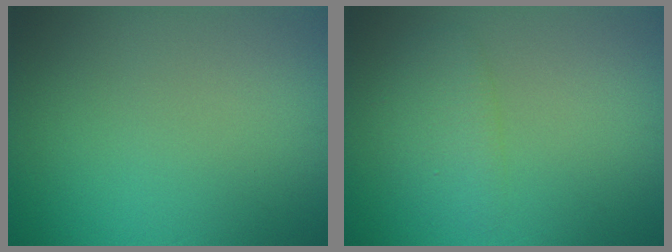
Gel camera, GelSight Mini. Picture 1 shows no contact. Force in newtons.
{"total": 2.2, "press": 2.2, "slide": 0.2}